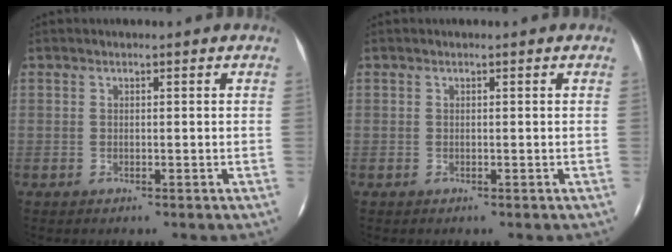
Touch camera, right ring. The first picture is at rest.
{"total": 0.0}